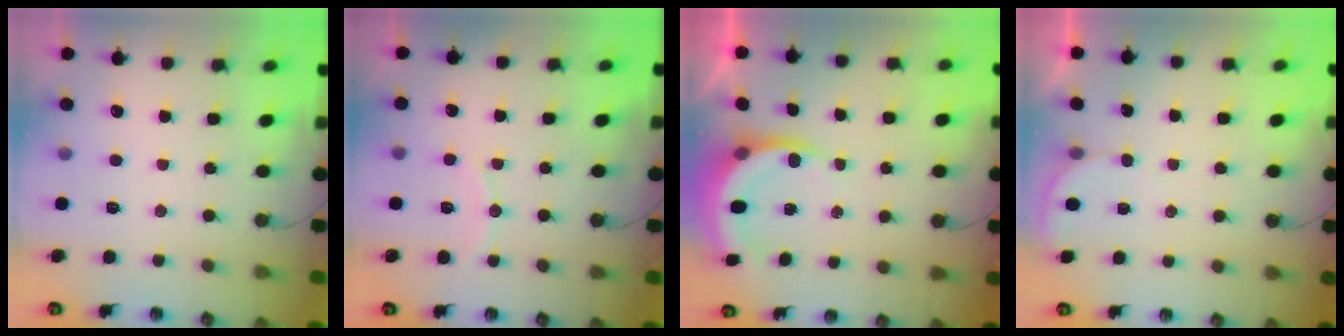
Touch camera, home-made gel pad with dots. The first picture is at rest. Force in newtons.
{"total": 7.2, "press": 7.1, "slide": 0.7}
{"total": 4.7, "press": 4.7, "slide": 0.1}
{"total": 1.9, "press": 1.9, "slide": 0.1}